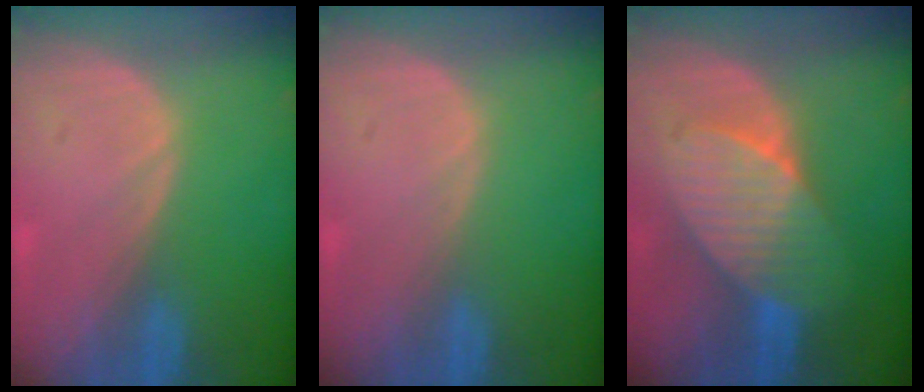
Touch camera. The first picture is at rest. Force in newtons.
{"total": 0.0}
{"total": 7.4, "press": 7.4, "slide": 0.5}